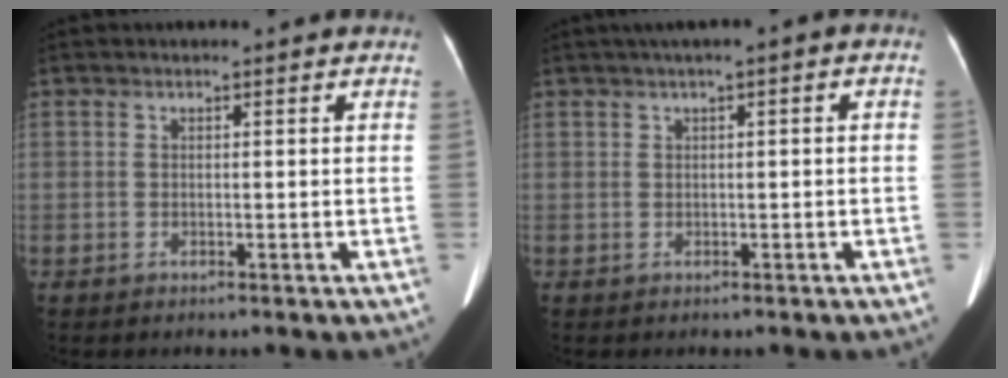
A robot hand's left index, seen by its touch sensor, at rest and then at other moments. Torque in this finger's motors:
{"motor_torque": [0.23, -1.29, 0.00, 0.05]}